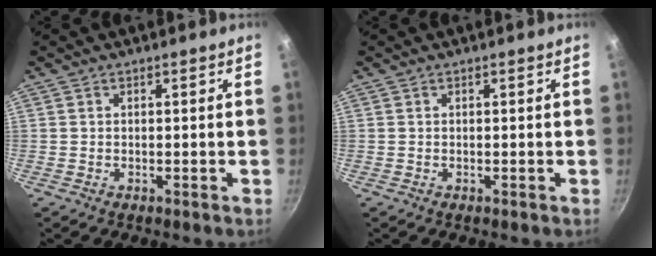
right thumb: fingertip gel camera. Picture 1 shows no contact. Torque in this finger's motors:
{"motor_torque": [-0.02, -0.02, 0.02, 0.02, 0.01]}